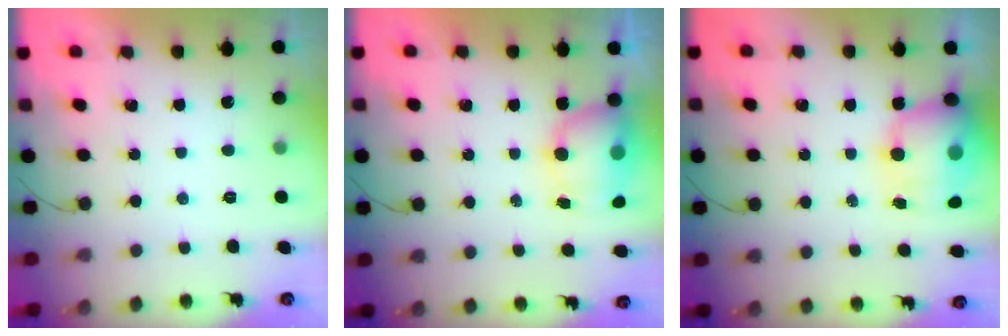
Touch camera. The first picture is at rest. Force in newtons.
{"total": 7.5, "press": 7.4, "slide": 1.6}
{"total": 13.5, "press": 13.1, "slide": 3.4}